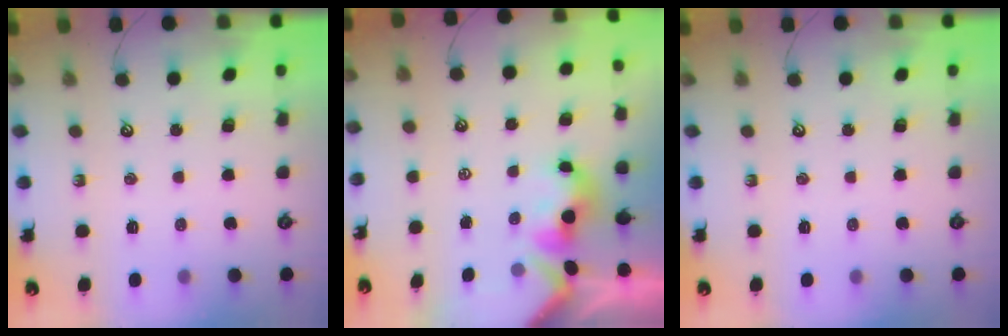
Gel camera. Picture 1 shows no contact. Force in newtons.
{"total": 1.6, "press": 1.4, "slide": 0.7}
{"total": 0.0}